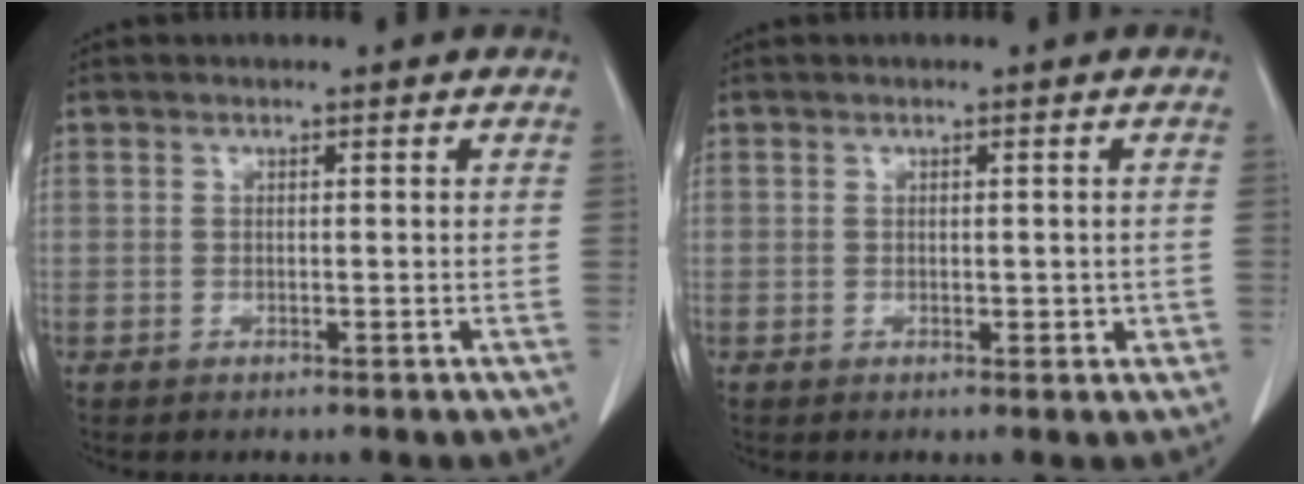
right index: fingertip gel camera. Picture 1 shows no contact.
{"total": 1.7, "force": [-0.3, 1.1, 1.3], "torque": [-0.012, 0.001, -0.001]}